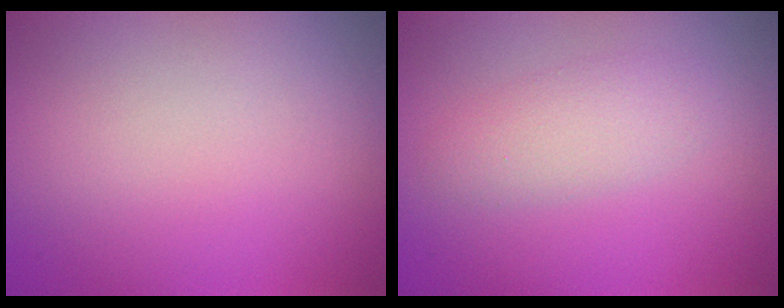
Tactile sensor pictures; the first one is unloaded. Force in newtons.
{"total": 2.5, "press": 2.5, "slide": 0.1}